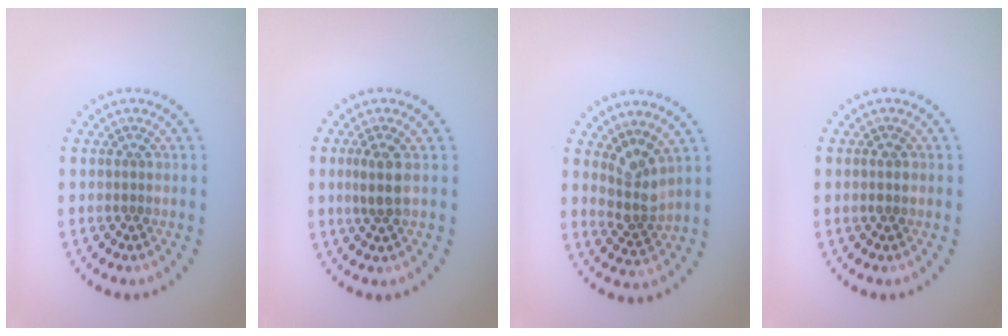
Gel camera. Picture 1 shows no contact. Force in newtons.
{"total": 2.0, "press": 1.8, "slide": 1.0}
{"total": 3.0, "press": 2.2, "slide": 1.9}
{"total": 1.1, "press": 1.1, "slide": 0.1}